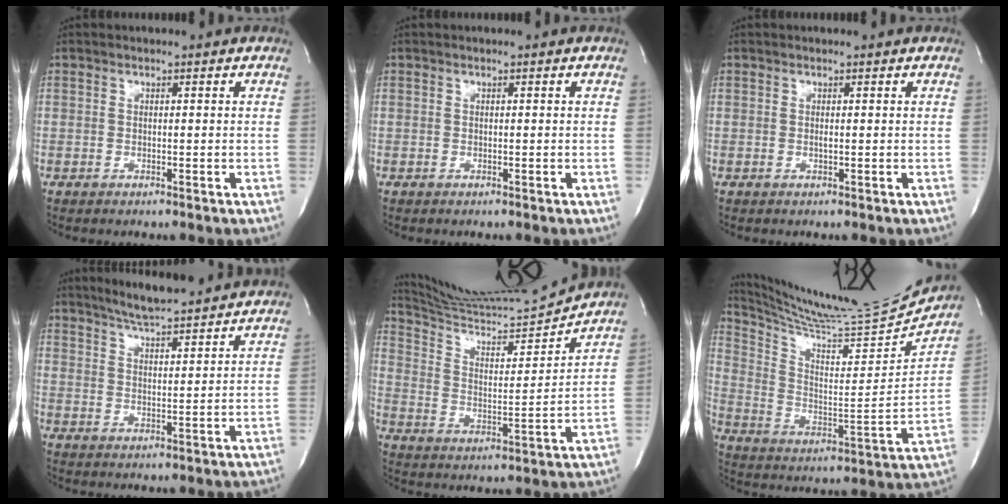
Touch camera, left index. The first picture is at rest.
{"total": 0.0}
{"total": 0.7, "force": [0.4, 0.1, 0.6], "torque": [-0.015, 0.005, 0.006]}
{"total": 10.0, "force": [9.1, 0.5, 3.9], "torque": [-0.071, 0.010, 0.141]}
{"total": 16.2, "force": [15.5, -1.6, 4.2], "torque": [-0.088, -0.036, 0.255]}
{"total": 23.2, "force": [21.8, 0.3, 8.0], "torque": [-0.154, -0.084, 0.324]}